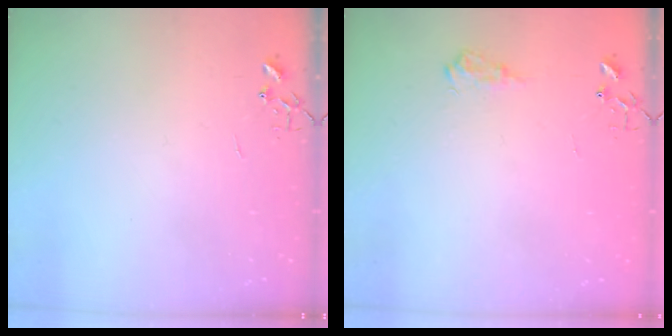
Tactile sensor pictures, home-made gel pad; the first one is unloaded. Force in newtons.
{"total": 7.4, "press": 7.4, "slide": 0.9}